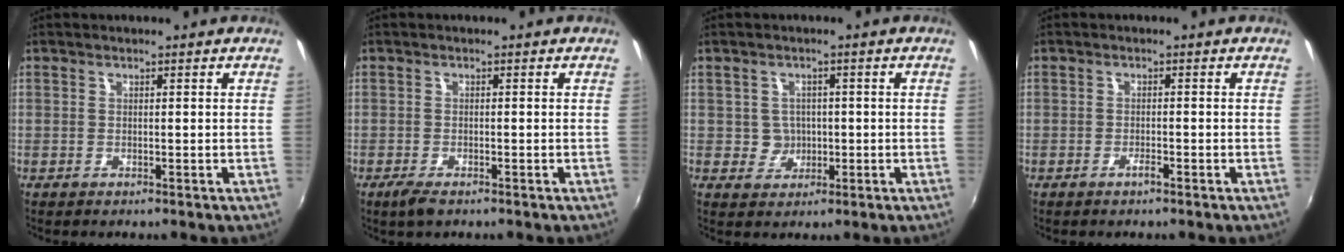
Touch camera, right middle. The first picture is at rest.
{"total": 2.7, "force": [-1.9, 0.9, 1.8], "torque": [-0.041, -0.008, -0.036]}
{"total": 3.4, "force": [-0.2, 3.4, 0.4], "torque": [-0.008, 0.009, 0.002]}
{"total": 1.2, "force": [-0.9, 0.3, 0.7], "torque": [-0.015, -0.001, -0.018]}